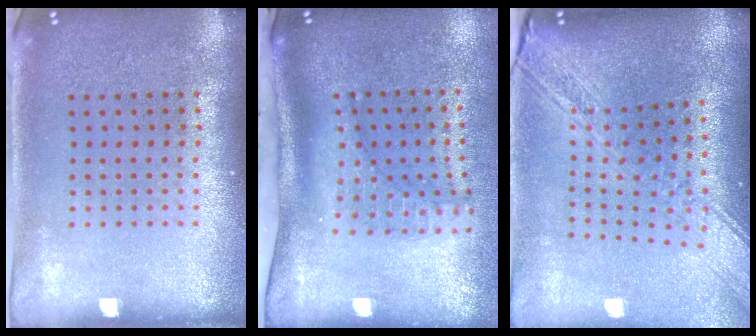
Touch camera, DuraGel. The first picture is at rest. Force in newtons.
{"total": 1.9, "press": 1.4, "slide": 1.3}
{"total": 3.1, "press": 2.3, "slide": 2.0}